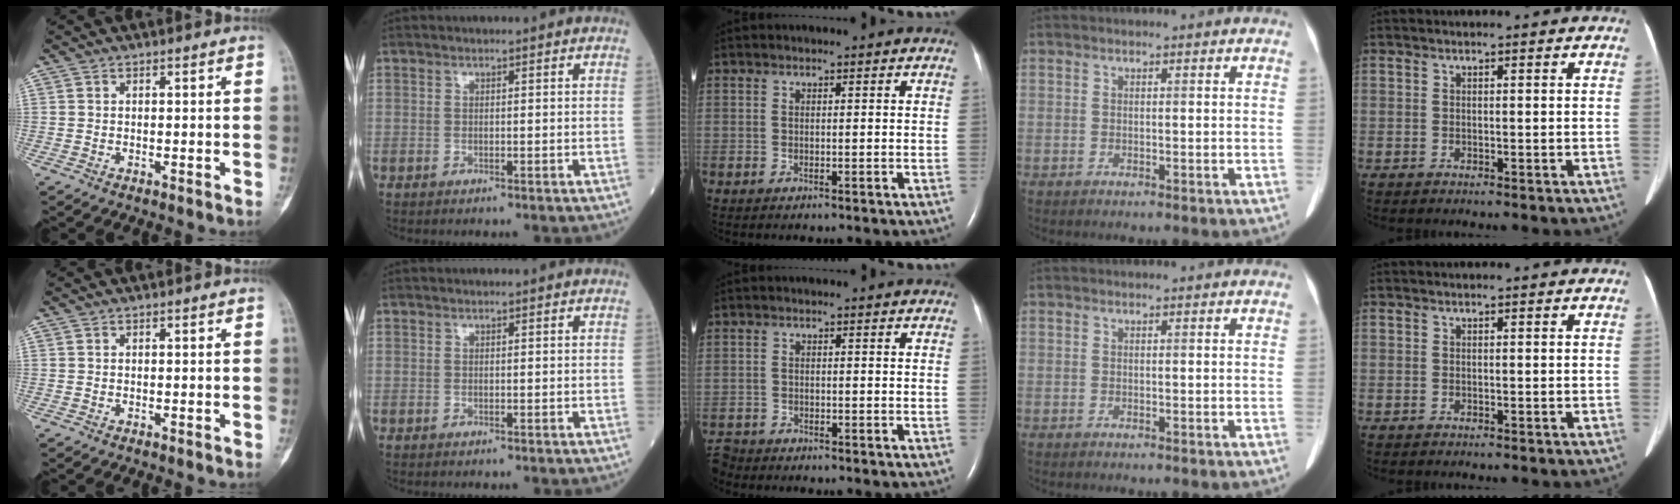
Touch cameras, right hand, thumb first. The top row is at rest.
{"middle": {"total": 2.3, "force": [-2.2, 0.5, -0.2], "torque": [0.006, -0.009, -0.041]}}